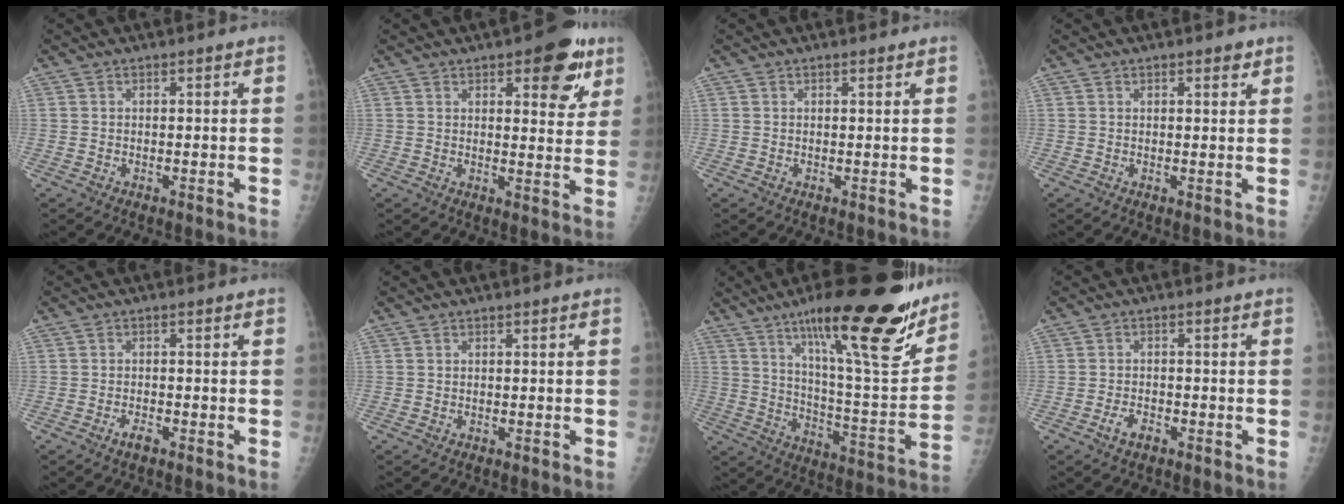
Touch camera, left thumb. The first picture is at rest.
{"total": 10.1, "force": [5.2, 4.3, 7.5], "torque": [-0.058, -0.020, 0.061]}
{"total": 0.6, "force": [0.4, 0.1, 0.3], "torque": [-0.008, -0.002, 0.007]}
{"total": 1.7, "force": [1.1, 0.7, 1.2], "torque": [-0.009, -0.005, 0.014]}
{"total": 1.8, "force": [-1.2, 0.7, 1.2], "torque": [-0.026, 0.006, -0.022]}
{"total": 0.0}
{"total": 26.8, "force": [17.4, 5.6, 19.5], "torque": [-0.261, -0.079, 0.272]}
{"total": 2.6, "force": [-1.6, 1.3, 1.6], "torque": [-0.031, 0.010, -0.027]}